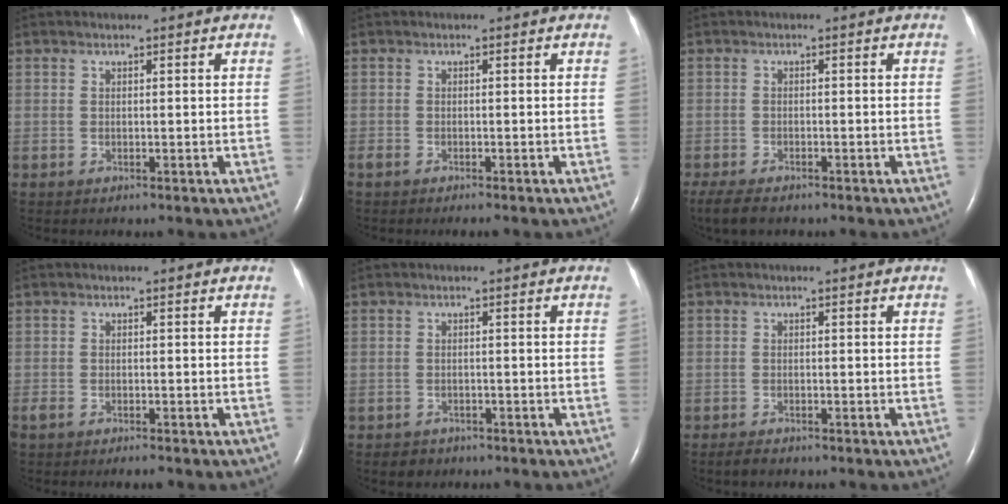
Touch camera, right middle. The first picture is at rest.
{"total": 1.7, "force": [-1.3, 0.4, 1.0], "torque": [-0.022, -0.005, -0.020]}
{"total": 4.9, "force": [-3.8, 1.6, 2.6], "torque": [-0.048, -0.012, -0.060]}
{"total": 2.9, "force": [-2.2, 0.9, 1.6], "torque": [-0.035, -0.008, -0.035]}
{"total": 1.8, "force": [-1.3, 1.3, 0.0], "torque": [-0.007, 0.005, -0.018]}
{"total": 1.5, "force": [-1.2, 0.4, 0.6], "torque": [-0.018, -0.003, -0.020]}